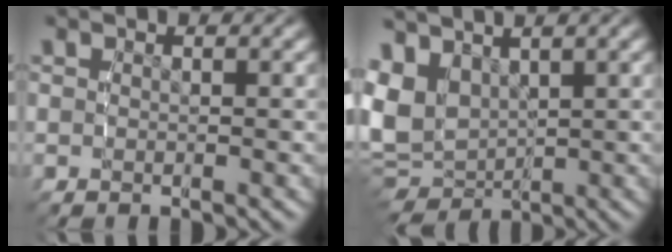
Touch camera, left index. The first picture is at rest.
{"total": 7.6, "force": [0.7, 6.4, 4.0], "torque": [-0.121, -0.040, 0.029]}